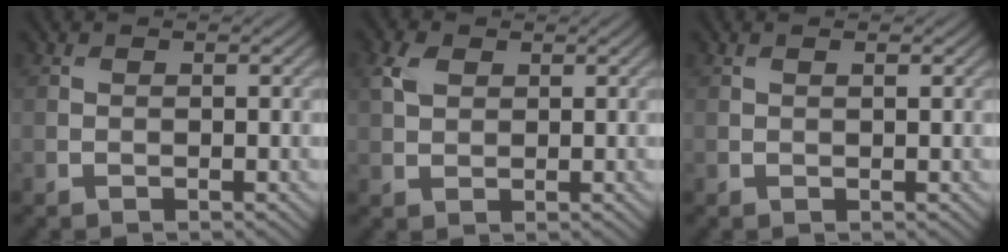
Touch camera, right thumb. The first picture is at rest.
{"total": 2.7, "force": [1.2, 1.7, 1.8], "torque": [-0.046, 0.008, 0.023]}
{"total": 0.7, "force": [0.4, 0.1, 0.6], "torque": [-0.012, 0.001, 0.005]}